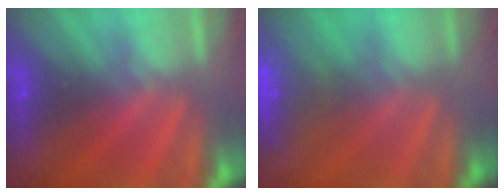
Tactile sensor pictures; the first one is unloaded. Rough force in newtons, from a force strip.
{"total": 8.8}